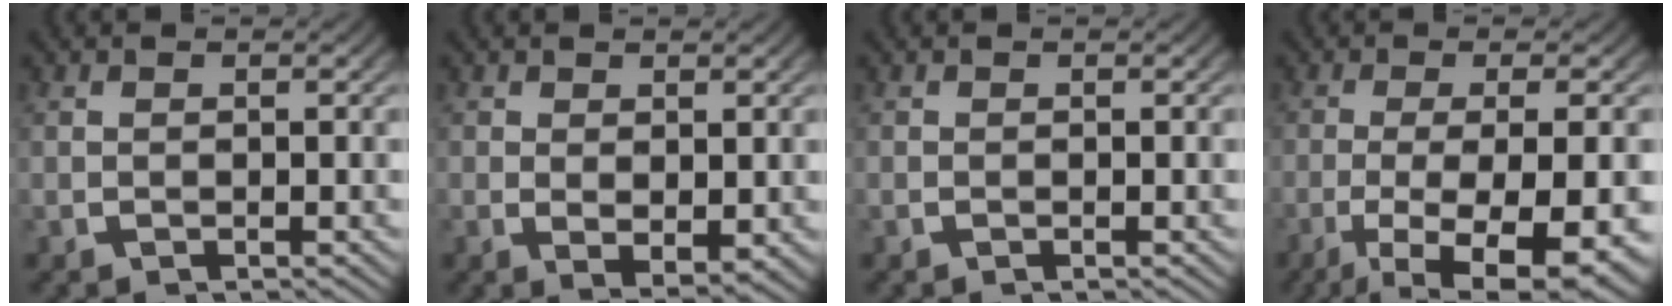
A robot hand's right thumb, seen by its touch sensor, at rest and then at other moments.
{"total": 2.6, "force": [0.0, 1.8, 1.9], "torque": [-0.033, -0.012, 0.005]}
{"total": 0.0}
{"total": 10.7, "force": [-3.9, 4.6, 8.8], "torque": [-0.157, -0.036, -0.042]}